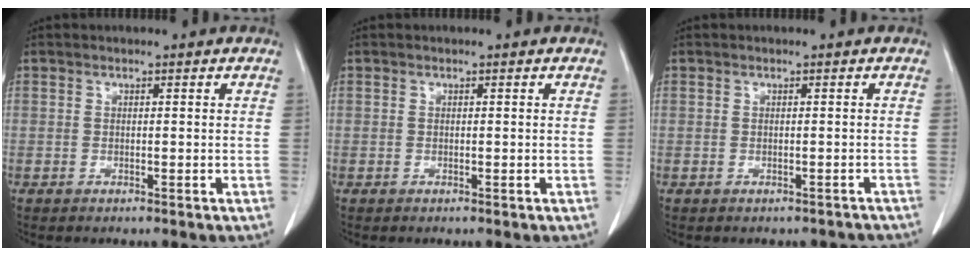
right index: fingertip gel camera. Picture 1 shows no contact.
{"total": 0.0}
{"total": 1.7, "force": [-1.2, 1.2, 0.2], "torque": [0.000, 0.014, -0.014]}